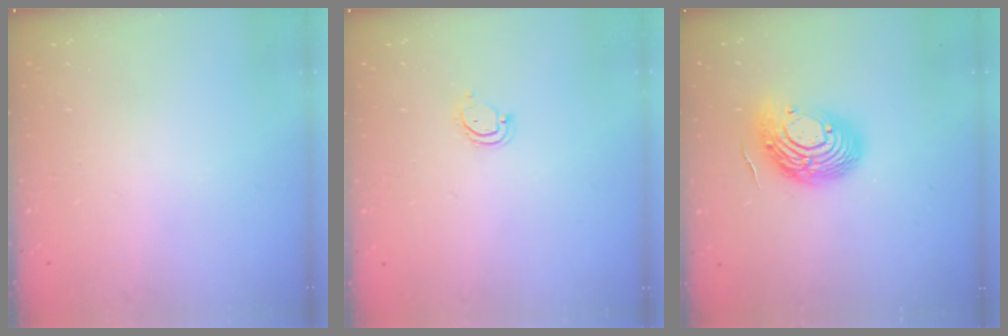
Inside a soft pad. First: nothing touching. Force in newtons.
{"total": 3.9, "press": 3.9, "slide": 0.3}
{"total": 14.9, "press": 14.9, "slide": 1.3}